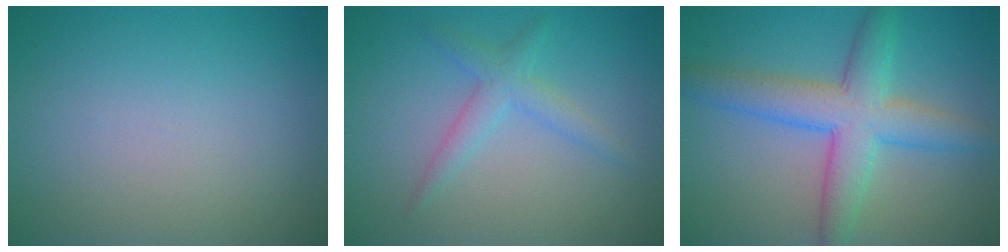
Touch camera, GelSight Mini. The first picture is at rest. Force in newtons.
{"total": 2.3, "press": 2.3, "slide": 0.1}
{"total": 6.3, "press": 6.3, "slide": 0.1}